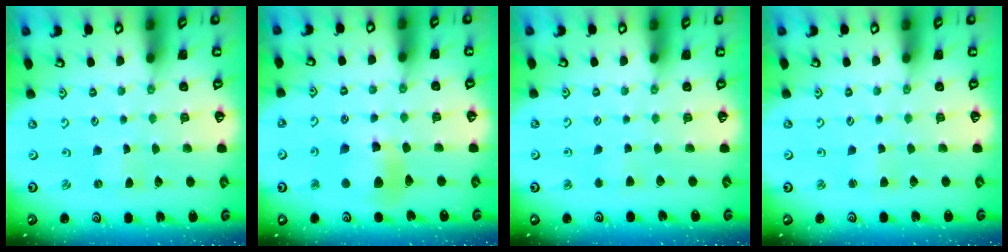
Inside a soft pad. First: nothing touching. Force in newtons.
{"total": 9.9, "press": 9.8, "slide": 1.2}
{"total": 2.7, "press": 2.7, "slide": 0.4}
{"total": 2.7, "press": 2.7, "slide": 0.2}